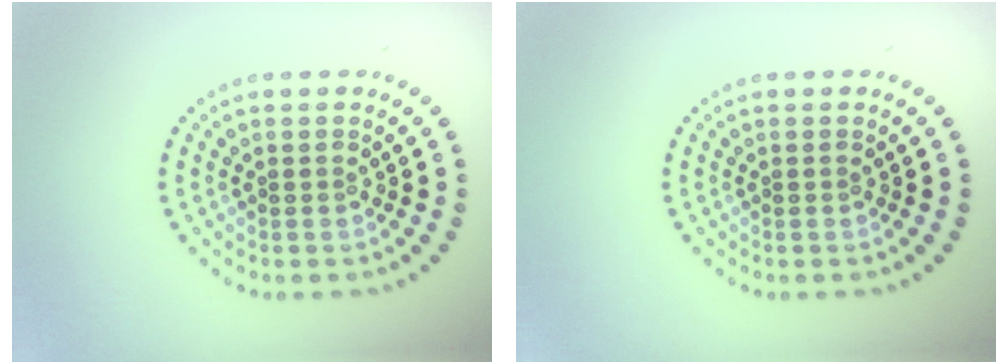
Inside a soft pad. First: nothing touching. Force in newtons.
{"total": 0.0}